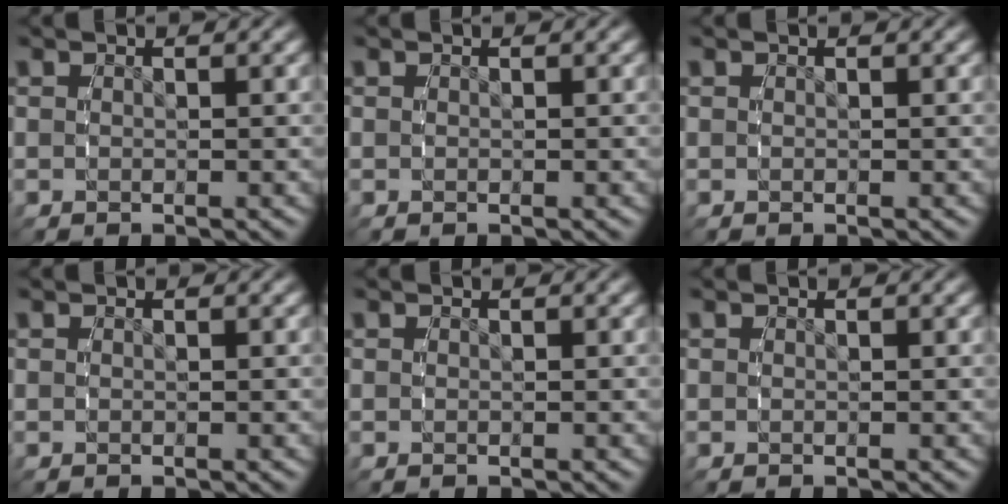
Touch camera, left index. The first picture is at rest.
{"total": 0.0}
{"total": 0.0}
{"total": 0.0}
{"total": 0.0}
{"total": 0.0}